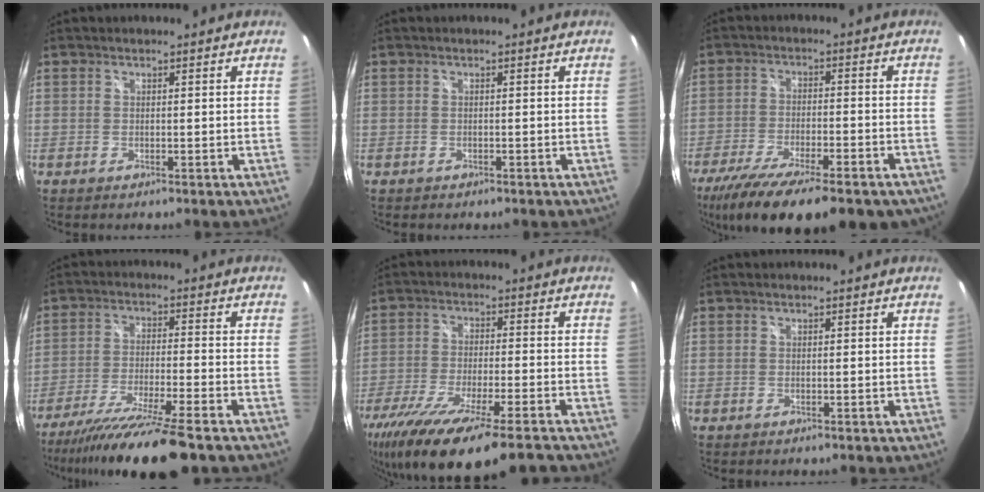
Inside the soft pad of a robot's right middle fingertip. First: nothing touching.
{"total": 1.0, "force": [-0.7, 0.6, 0.3], "torque": [-0.009, -0.002, -0.010]}
{"total": 22.0, "force": [-16.2, 6.6, 13.4], "torque": [-0.251, -0.059, -0.242]}
{"total": 16.2, "force": [-13.2, 0.0, 9.3], "torque": [-0.185, -0.037, -0.223]}
{"total": 19.0, "force": [-13.9, 4.0, 12.4], "torque": [-0.245, -0.062, -0.236]}
{"total": 0.0}